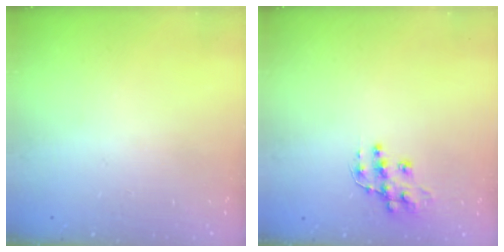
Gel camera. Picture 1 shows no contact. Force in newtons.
{"total": 10.8, "press": 10.7, "slide": 0.8}